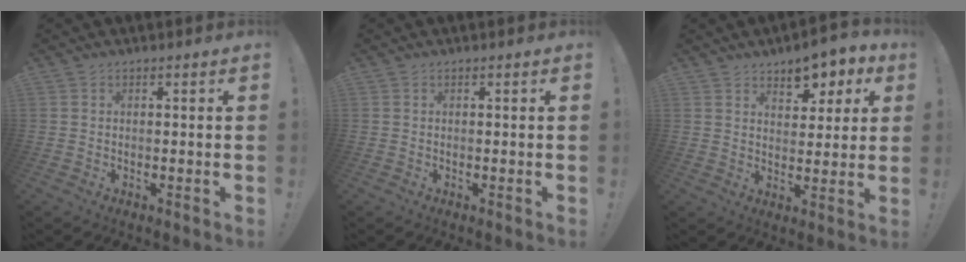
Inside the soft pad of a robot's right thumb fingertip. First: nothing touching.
{"total": 0.0}
{"total": 7.9, "force": [5.1, 4.5, 4.0], "torque": [-0.036, -0.039, 0.089]}